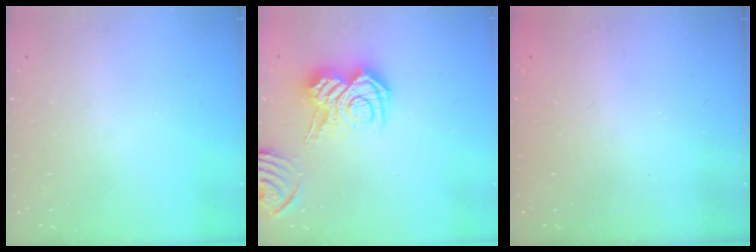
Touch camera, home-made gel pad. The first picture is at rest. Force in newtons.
{"total": 13.6, "press": 13.6, "slide": 0.8}
{"total": 2.4, "press": 2.3, "slide": 0.8}